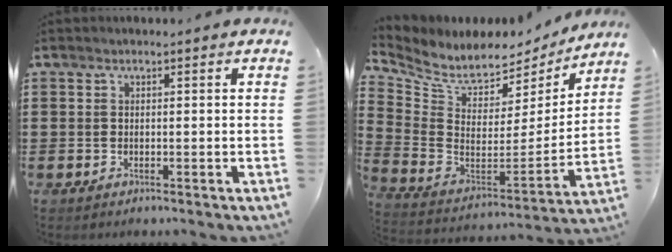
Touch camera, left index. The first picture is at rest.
{"total": 5.6, "force": [4.9, 2.5, 1.1], "torque": [-0.061, -0.050, 0.084]}